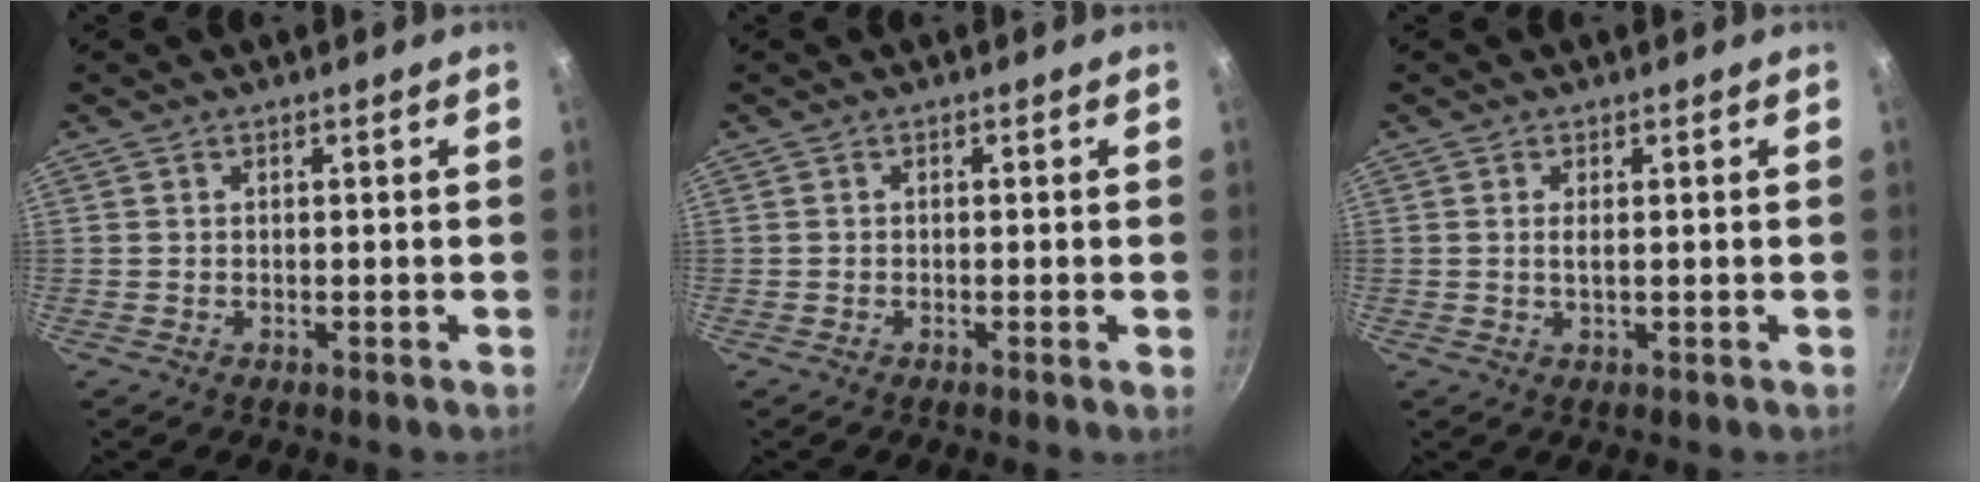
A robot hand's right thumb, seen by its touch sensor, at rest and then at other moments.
{"total": 0.7, "force": [-0.3, -0.1, 0.6], "torque": [-0.012, -0.001, -0.009]}
{"total": 1.3, "force": [0.2, 0.3, 1.2], "torque": [-0.027, -0.002, 0.002]}